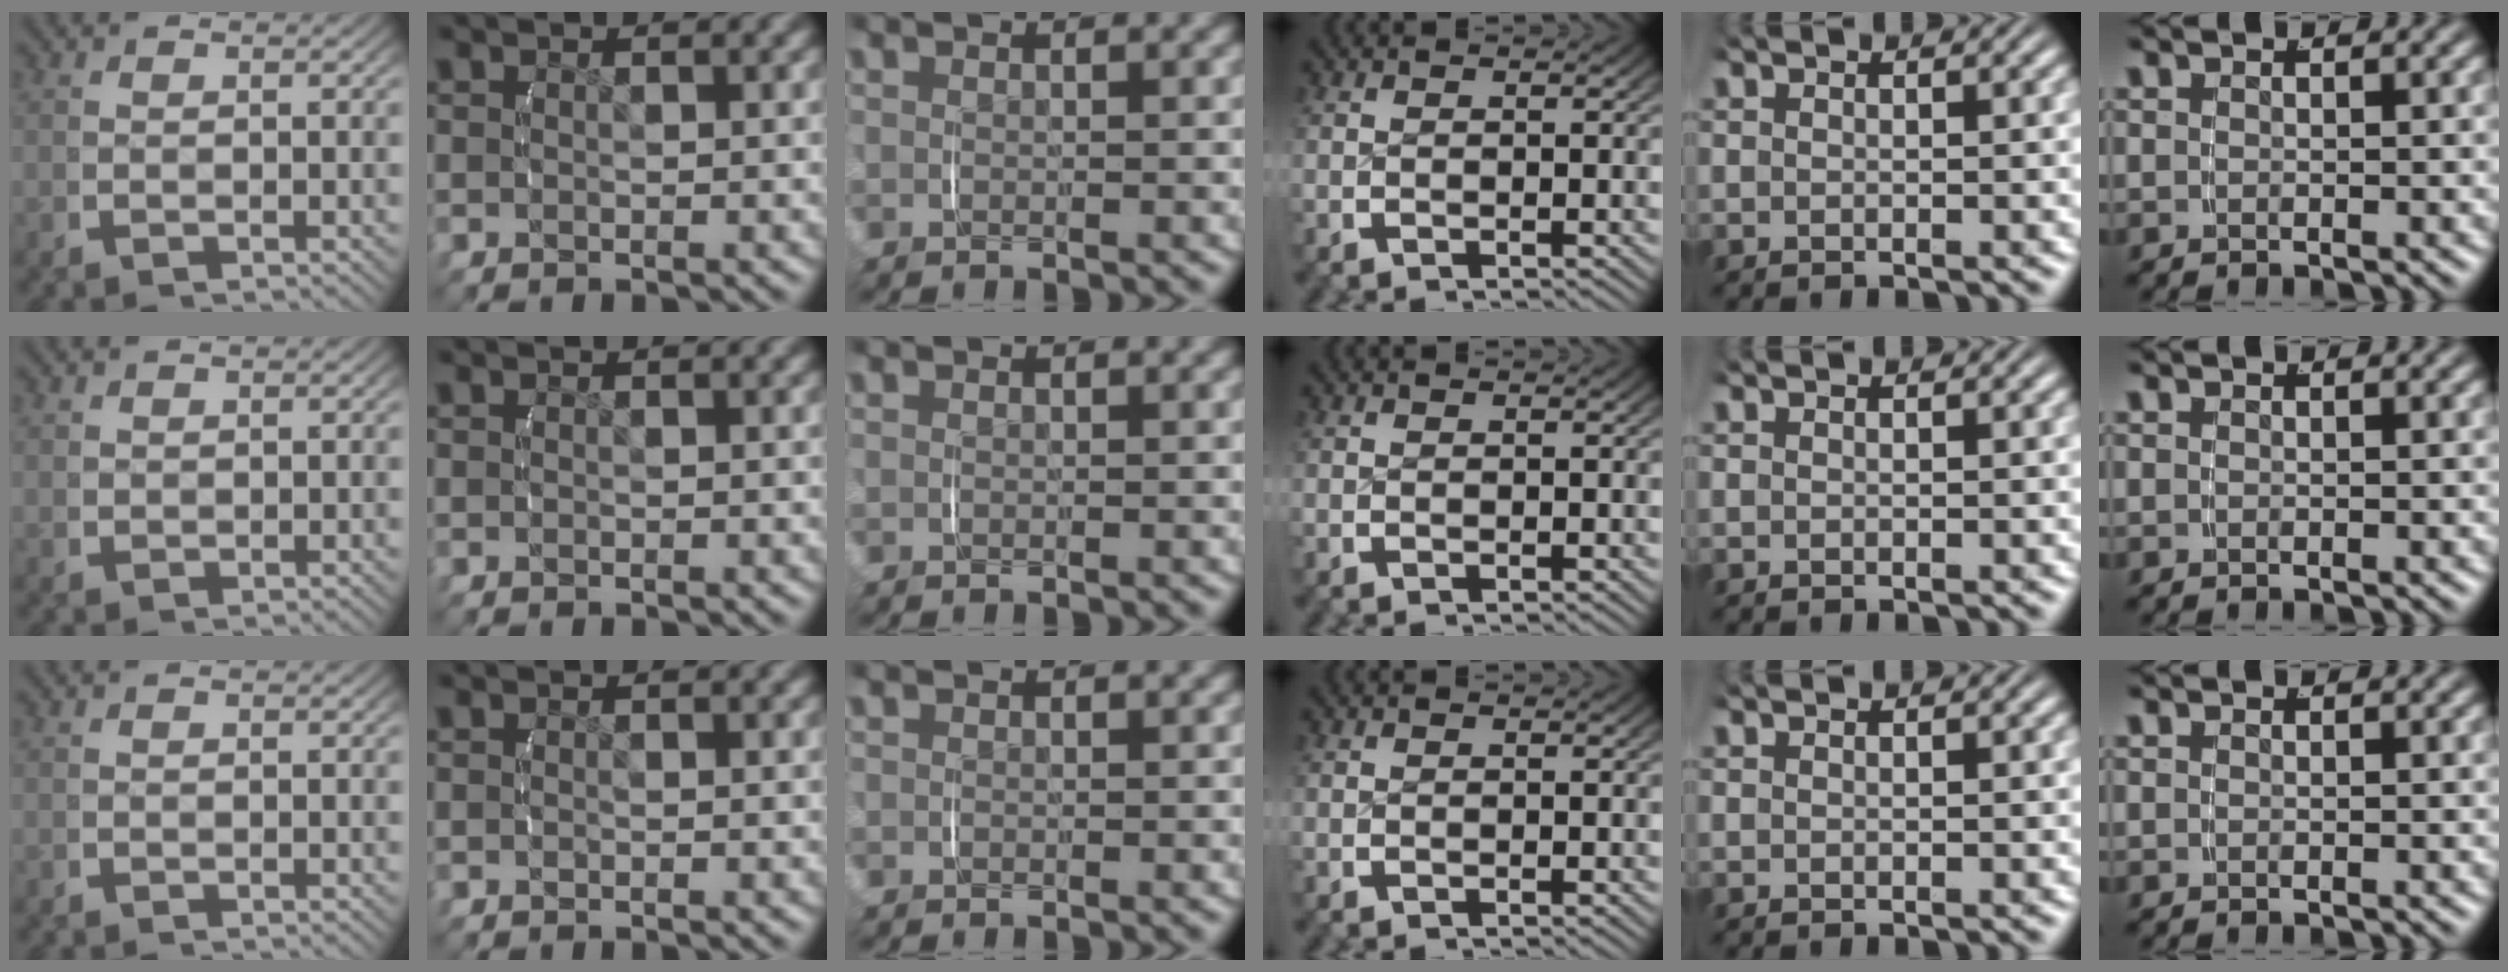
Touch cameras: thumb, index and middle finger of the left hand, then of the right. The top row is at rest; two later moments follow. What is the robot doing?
{"motion": "lift_and_place", "object": "scarf"}